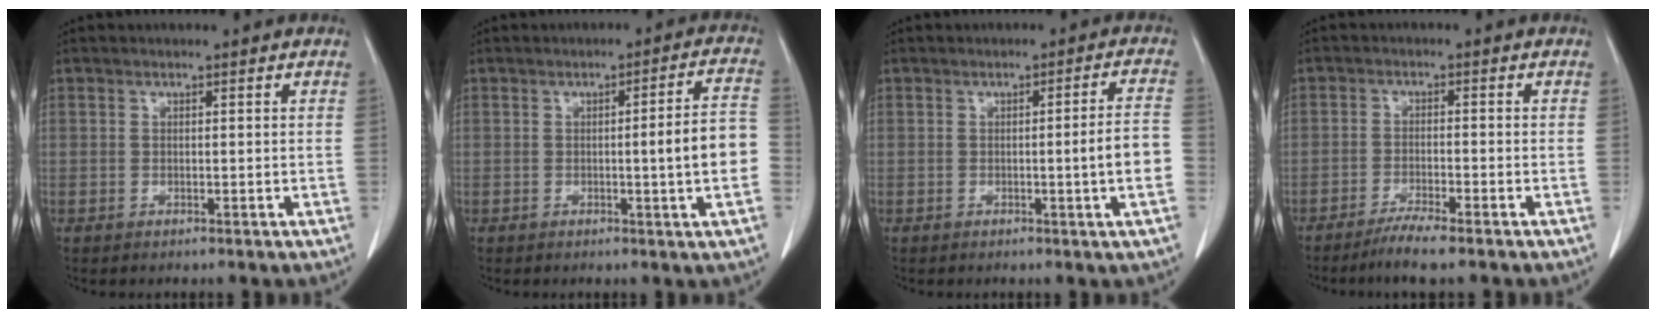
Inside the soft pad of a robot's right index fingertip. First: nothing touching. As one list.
[{"total": 7.7, "force": [-1.2, -0.3, 7.6], "torque": [-0.095, 0.010, -0.019]}, {"total": 5.6, "force": [-1.2, -0.6, 5.5], "torque": [-0.069, 0.003, -0.019]}, {"total": 4.9, "force": [-3.9, -0.3, 2.9], "torque": [-0.051, -0.012, -0.071]}]